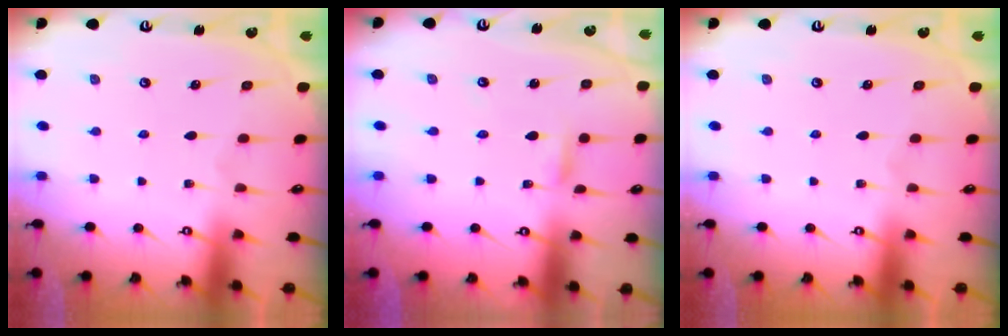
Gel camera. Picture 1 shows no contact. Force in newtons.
{"total": 2.4, "press": 2.4, "slide": 0.1}
{"total": 0.0}